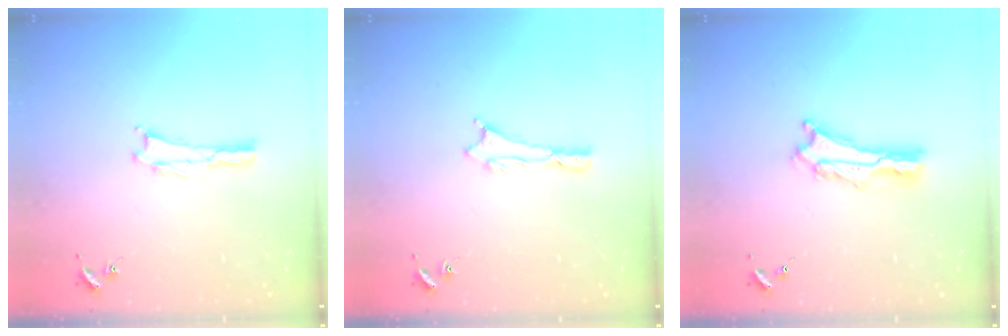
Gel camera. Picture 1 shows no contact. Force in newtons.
{"total": 0.8, "press": 0.8, "slide": 0.2}
{"total": 2.2, "press": 2.2, "slide": 0.3}